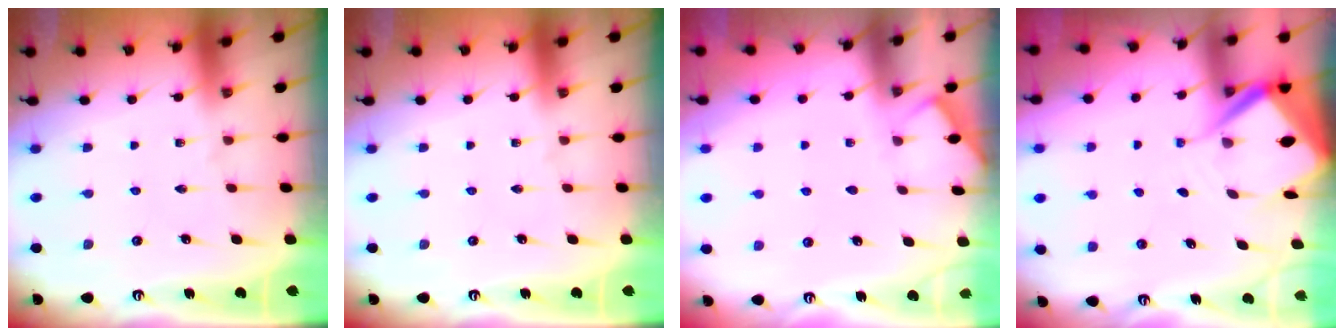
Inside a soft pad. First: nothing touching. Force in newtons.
{"total": 0.0}
{"total": 3.0, "press": 2.9, "slide": 0.5}
{"total": 7.4, "press": 7.4, "slide": 0.7}